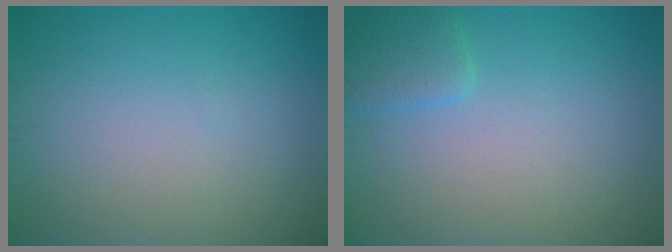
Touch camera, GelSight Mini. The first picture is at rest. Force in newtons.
{"total": 1.8, "press": 1.8, "slide": 0.2}